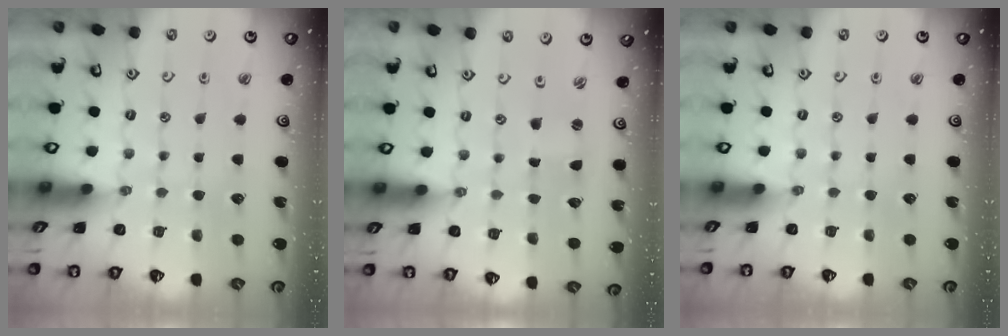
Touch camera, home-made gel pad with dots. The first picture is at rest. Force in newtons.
{"total": 0.0}
{"total": 0.0}